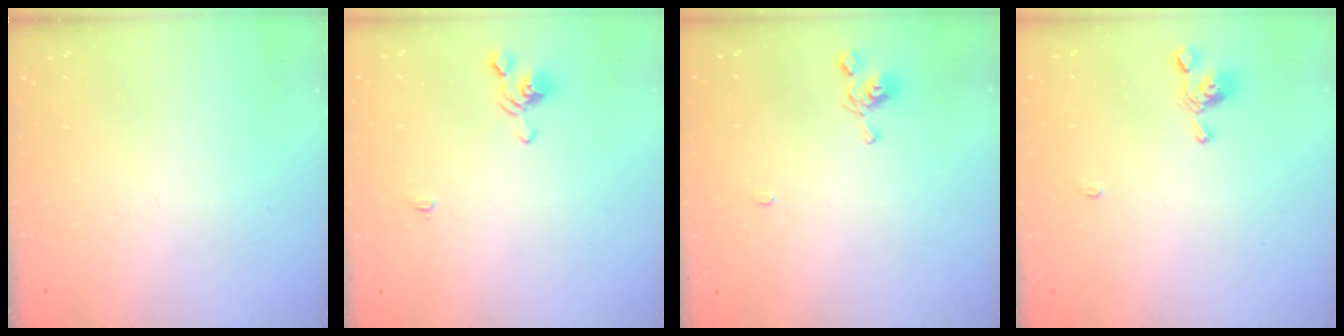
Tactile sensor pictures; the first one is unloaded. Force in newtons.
{"total": 1.0, "press": 0.9, "slide": 0.5}
{"total": 2.2, "press": 2.2, "slide": 0.2}
{"total": 2.6, "press": 2.6, "slide": 0.3}